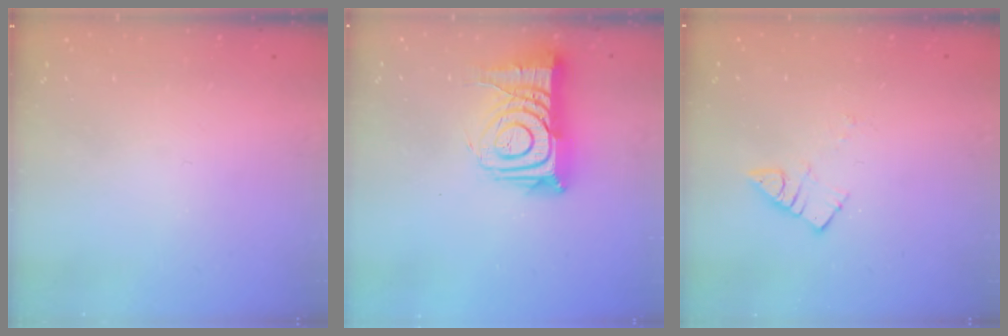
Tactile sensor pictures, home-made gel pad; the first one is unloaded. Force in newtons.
{"total": 14.4, "press": 14.4, "slide": 1.1}
{"total": 4.1, "press": 4.1, "slide": 0.2}